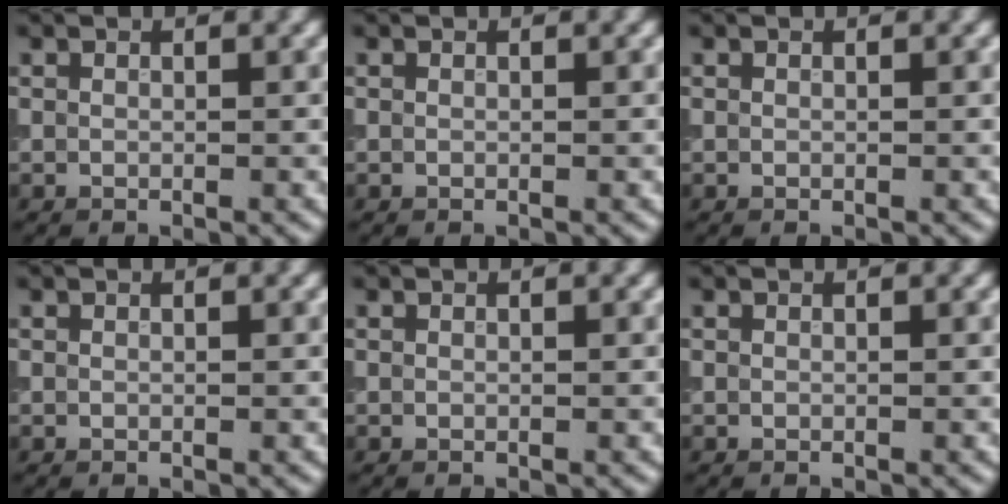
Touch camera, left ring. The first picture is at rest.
{"total": 0.0}
{"total": 0.0}
{"total": 0.0}
{"total": 0.0}
{"total": 0.0}